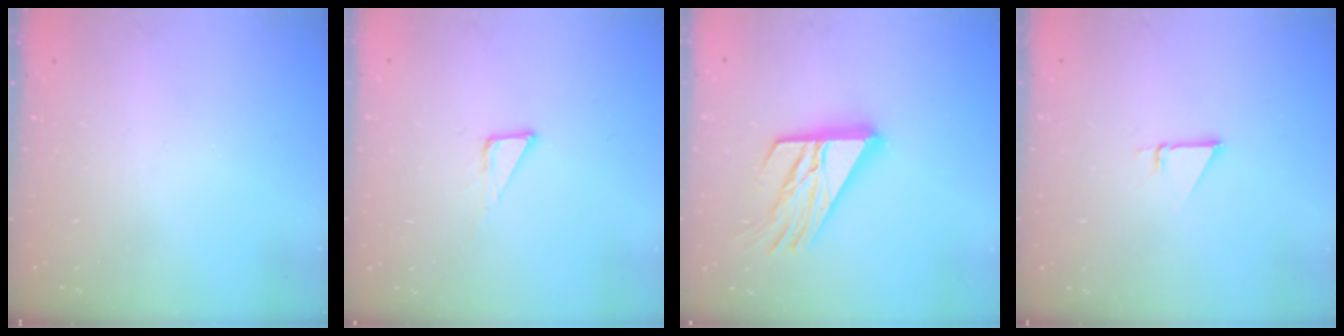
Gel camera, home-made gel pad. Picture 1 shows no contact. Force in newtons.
{"total": 1.9, "press": 1.9, "slide": 0.1}
{"total": 17.2, "press": 17.1, "slide": 1.8}
{"total": 2.3, "press": 2.3, "slide": 0.1}